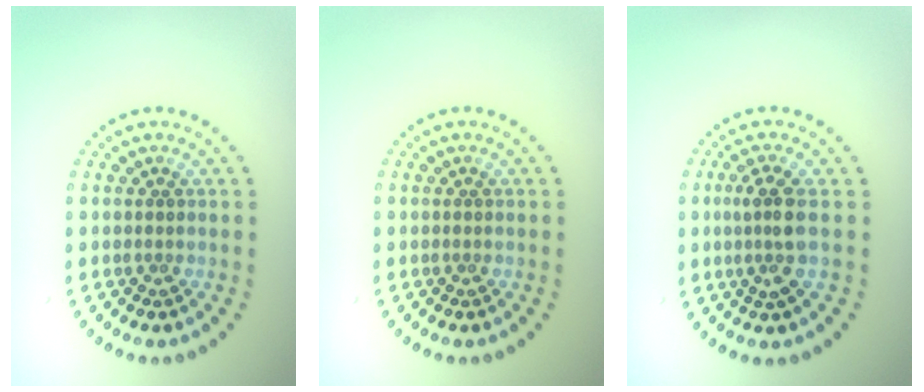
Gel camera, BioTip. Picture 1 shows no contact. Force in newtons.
{"total": 0.0}
{"total": 2.8, "press": 2.4, "slide": 1.4}